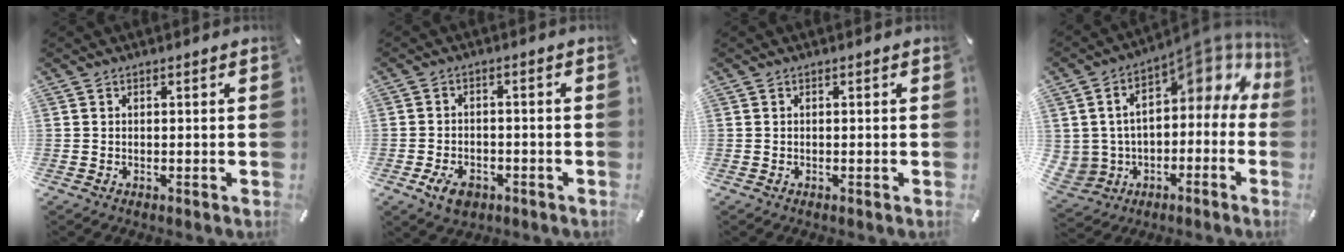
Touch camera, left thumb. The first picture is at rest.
{"total": 5.3, "force": [-2.9, 3.4, 2.8], "torque": [-0.060, 0.013, -0.055]}
{"total": 0.0}
{"total": 14.2, "force": [7.8, 9.0, 7.6], "torque": [-0.134, -0.063, 0.136]}